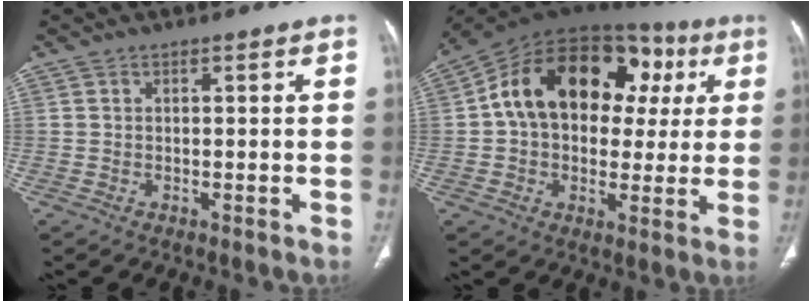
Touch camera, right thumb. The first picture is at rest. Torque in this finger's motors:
{"motor_torque": [2.36, 2.65, 0.76, -0.20, 0.47]}